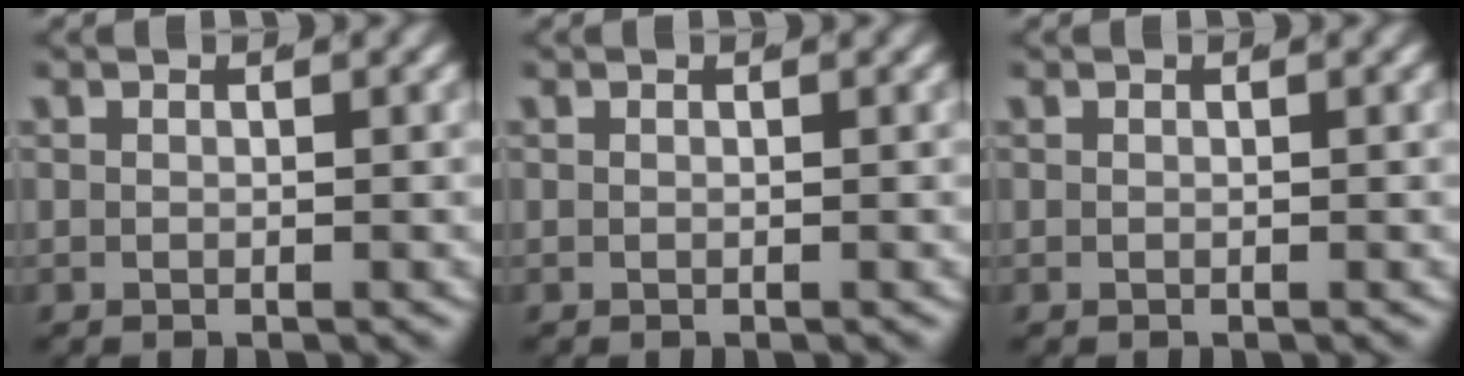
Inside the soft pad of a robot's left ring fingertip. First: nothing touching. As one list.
[{"total": 0.0}, {"total": 0.0}]